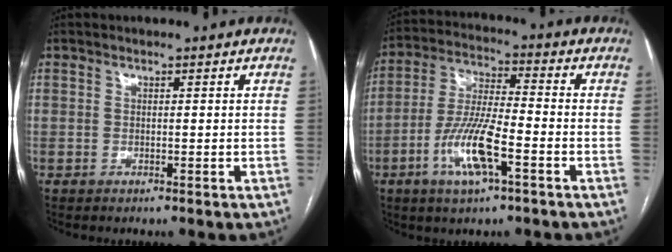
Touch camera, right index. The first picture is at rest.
{"total": 11.0, "force": [-4.5, 2.2, 9.9], "torque": [-0.202, -0.003, -0.083]}